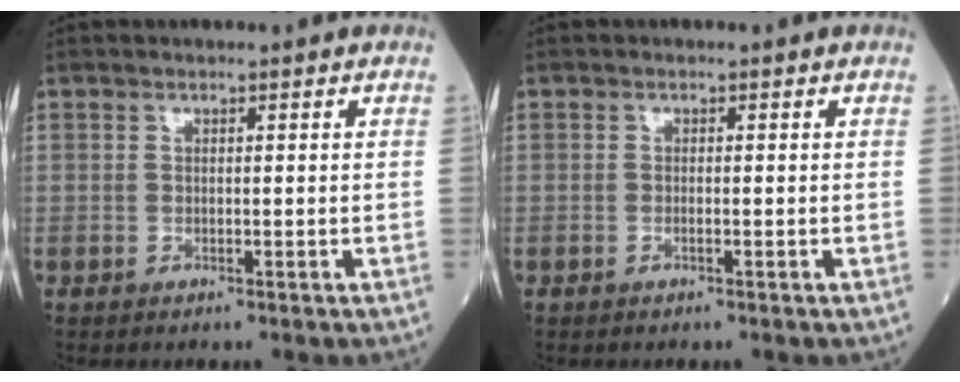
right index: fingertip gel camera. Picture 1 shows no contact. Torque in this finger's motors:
{"motor_torque": [-0.28, -0.08, -0.06, -0.01]}